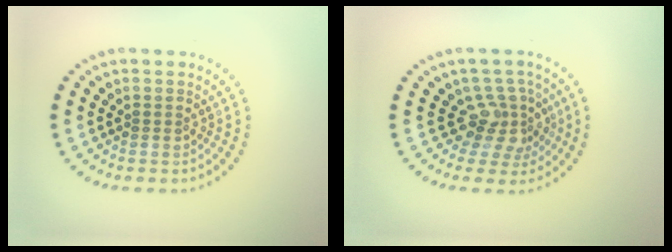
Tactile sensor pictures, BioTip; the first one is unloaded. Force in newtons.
{"total": 3.4, "press": 2.6, "slide": 2.2}